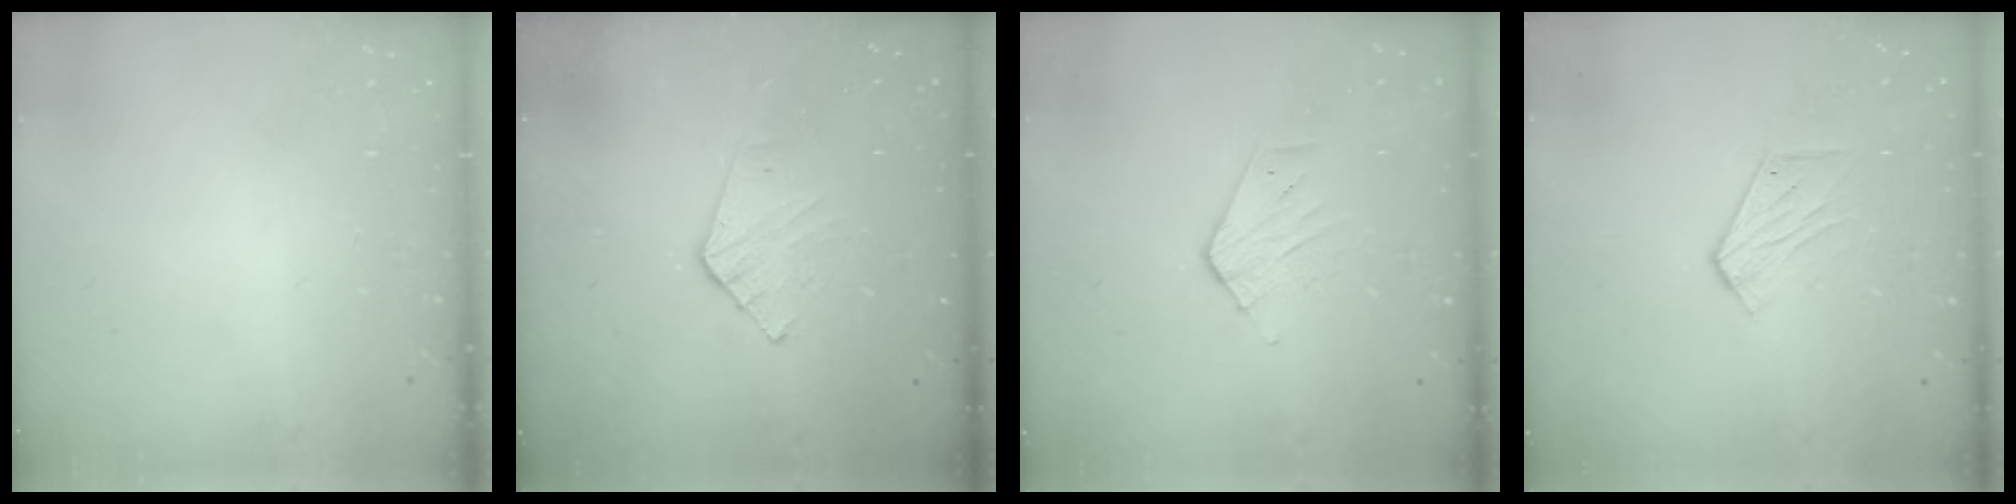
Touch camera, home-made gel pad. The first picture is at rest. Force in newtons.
{"total": 5.0, "press": 5.0, "slide": 0.5}
{"total": 3.3, "press": 3.3, "slide": 0.3}
{"total": 5.3, "press": 5.3, "slide": 0.4}